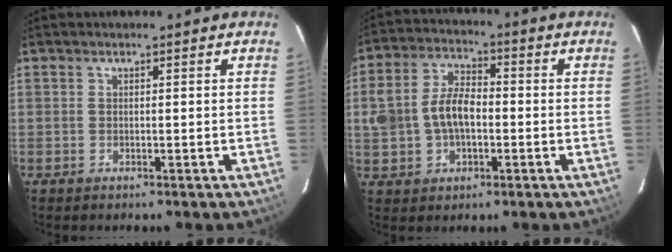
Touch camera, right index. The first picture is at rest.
{"total": 10.0, "force": [-0.9, 6.4, 7.6], "torque": [-0.157, 0.019, -0.011]}